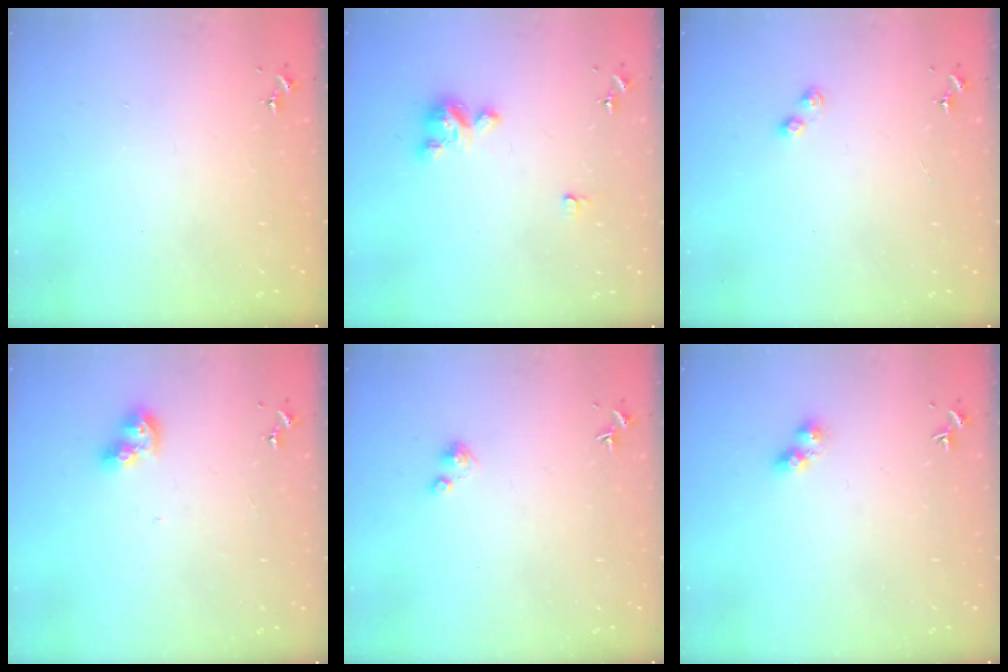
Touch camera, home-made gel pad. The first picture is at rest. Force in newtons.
{"total": 5.8, "press": 5.7, "slide": 0.5}
{"total": 2.8, "press": 2.8, "slide": 0.3}
{"total": 7.8, "press": 7.7, "slide": 0.7}
{"total": 3.0, "press": 3.0, "slide": 0.3}
{"total": 3.6, "press": 3.5, "slide": 0.7}